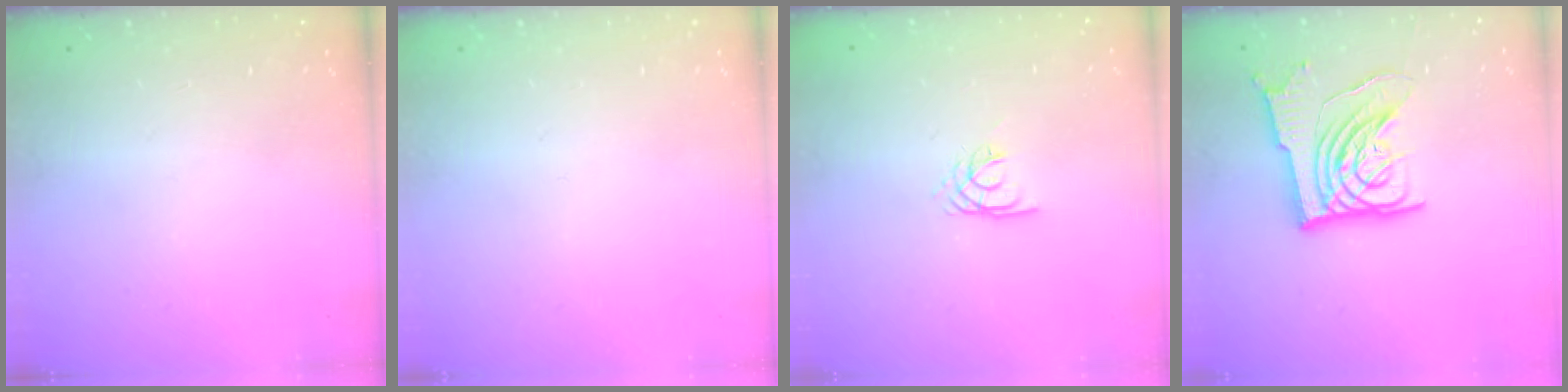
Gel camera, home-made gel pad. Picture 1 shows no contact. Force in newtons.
{"total": 0.0}
{"total": 2.1, "press": 2.1, "slide": 0.4}
{"total": 13.1, "press": 13.0, "slide": 1.7}